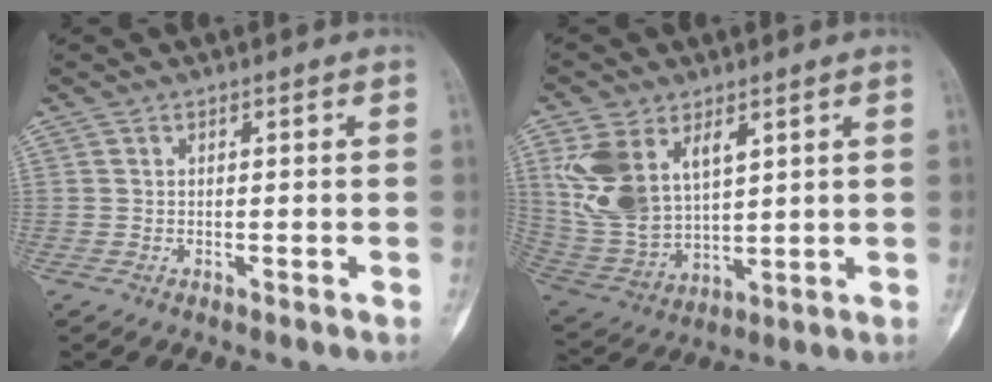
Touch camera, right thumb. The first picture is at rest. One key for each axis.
{"total": 14.1, "fx": 5.6, "fy": 8.5, "fz": 9.7, "tx": -0.185, "ty": -0.015, "tz": 0.133}